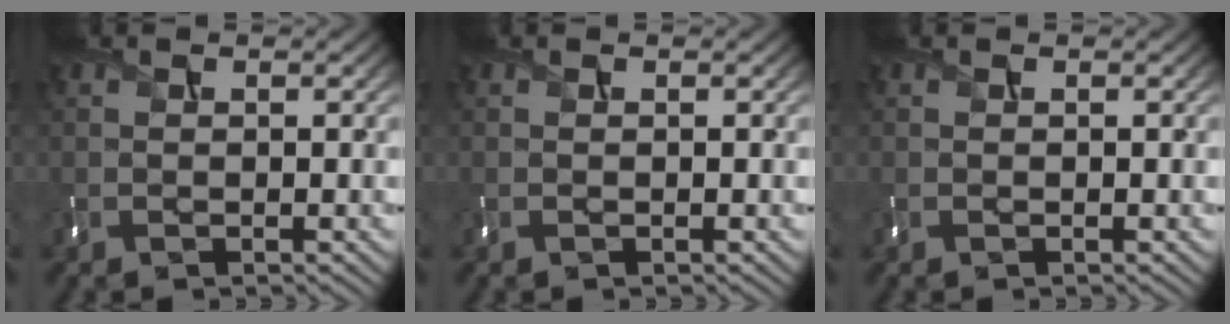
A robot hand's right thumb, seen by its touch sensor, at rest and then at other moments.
{"total": 0.0}
{"total": 0.0}